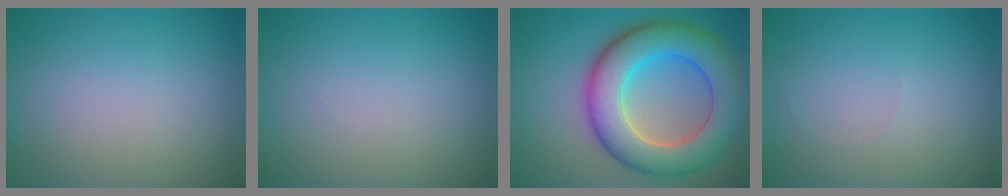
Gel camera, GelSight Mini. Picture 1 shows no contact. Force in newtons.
{"total": 0.0}
{"total": 10.4, "press": 10.4, "slide": 0.4}
{"total": 0.0}